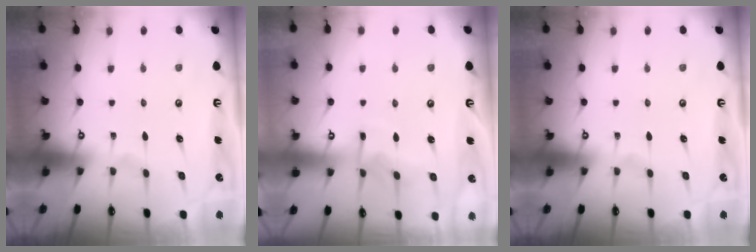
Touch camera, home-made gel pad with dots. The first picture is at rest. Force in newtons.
{"total": 5.6, "press": 5.5, "slide": 0.7}
{"total": 0.0}